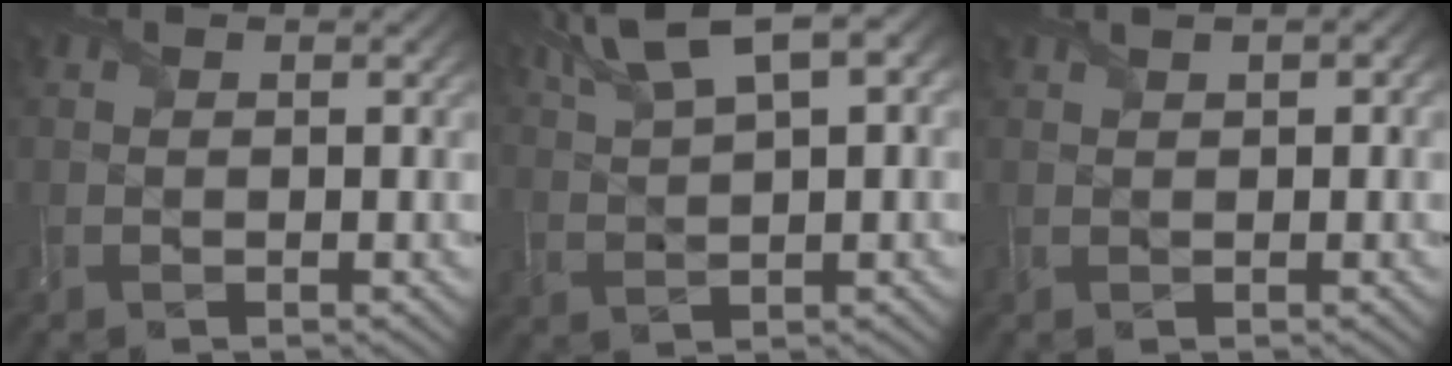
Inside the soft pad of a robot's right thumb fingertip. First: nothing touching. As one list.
[{"total": 8.6, "force": [4.2, 2.9, 6.8], "torque": [-0.150, 0.020, 0.086]}, {"total": 2.1, "force": [0.9, 0.9, 1.6], "torque": [-0.035, 0.004, 0.016]}]